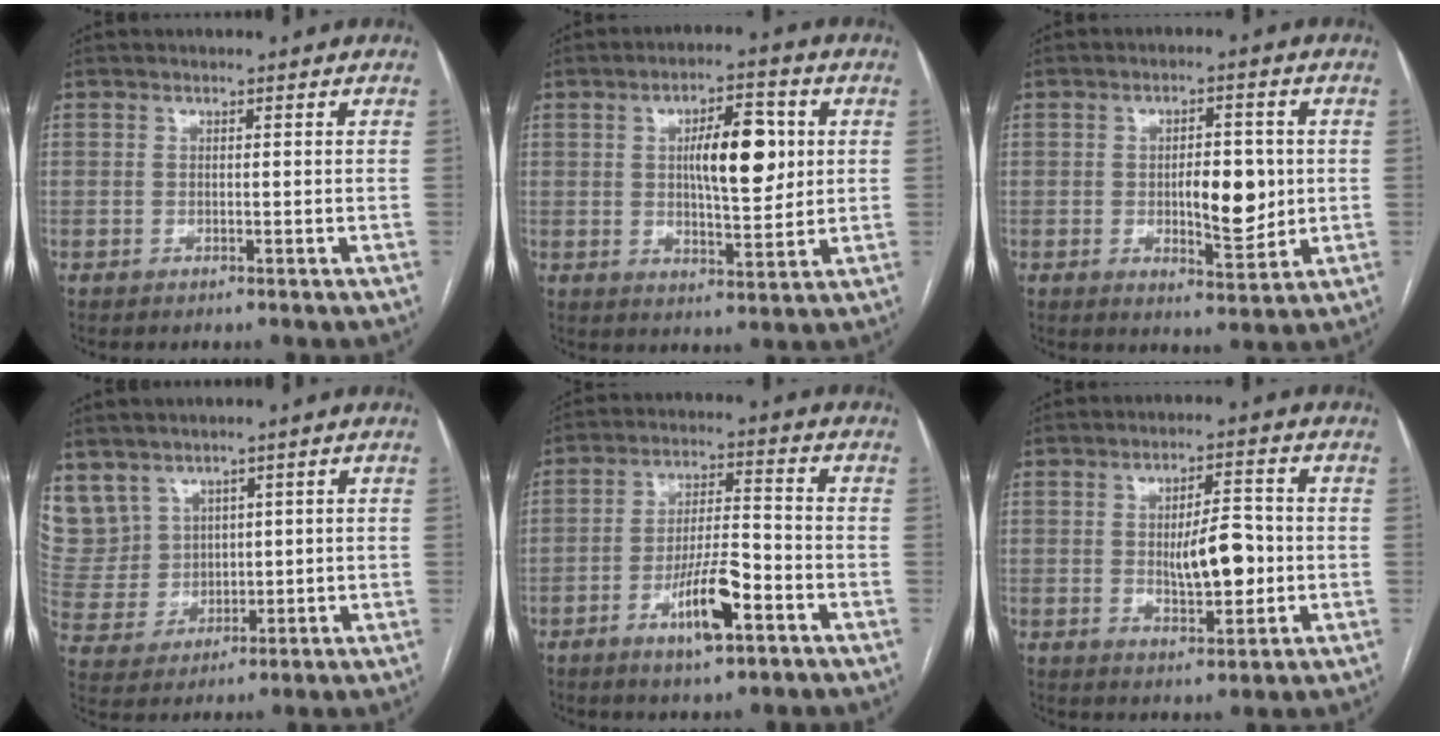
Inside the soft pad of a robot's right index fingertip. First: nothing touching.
{"total": 10.2, "force": [2.0, 3.3, 9.5], "torque": [-0.149, 0.011, 0.034]}
{"total": 7.9, "force": [-0.2, 2.9, 7.3], "torque": [-0.106, -0.004, 0.004]}
{"total": 11.0, "force": [6.6, 8.8, 1.5], "torque": [-0.060, 0.043, 0.163]}
{"total": 9.7, "force": [-4.6, 2.1, 8.2], "torque": [-0.153, 0.000, -0.077]}
{"total": 7.9, "force": [-0.5, 2.5, 7.5], "torque": [-0.119, 0.002, -0.003]}